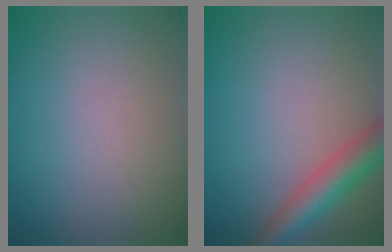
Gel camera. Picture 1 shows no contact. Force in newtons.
{"total": 4.9, "press": 4.9, "slide": 0.2}